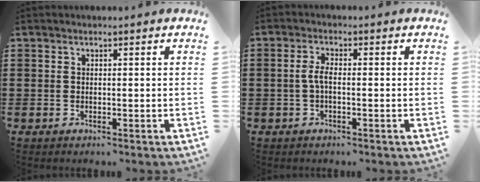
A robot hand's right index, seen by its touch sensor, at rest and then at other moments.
{"total": 2.8, "force": [-0.7, 0.8, 2.6], "torque": [-0.069, -0.005, -0.021]}